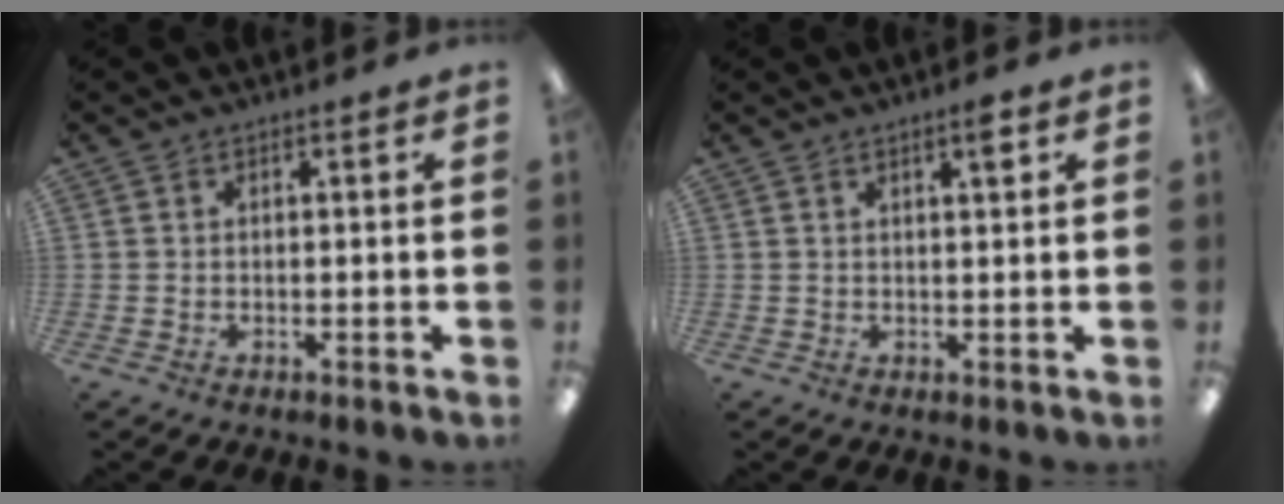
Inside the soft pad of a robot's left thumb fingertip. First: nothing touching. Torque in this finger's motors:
{"motor_torque": [-0.12, 0.06, -0.10, 0.00, 0.01]}